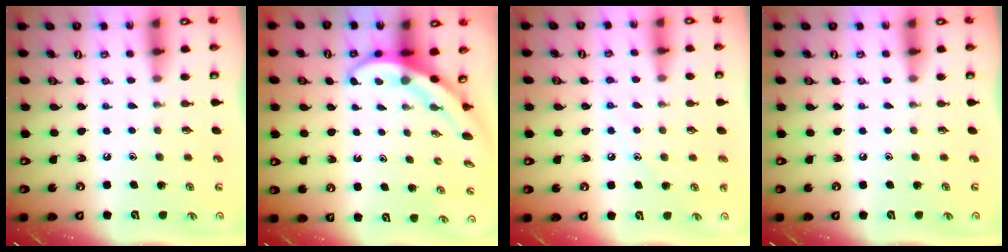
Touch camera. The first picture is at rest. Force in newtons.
{"total": 3.8, "press": 3.7, "slide": 0.7}
{"total": 6.4, "press": 6.3, "slide": 0.7}
{"total": 0.0}